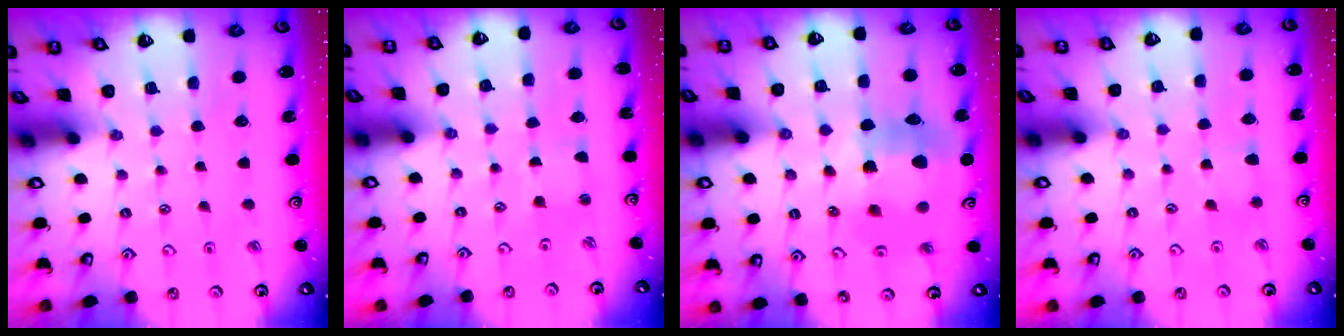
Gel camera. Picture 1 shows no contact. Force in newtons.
{"total": 1.8, "press": 1.7, "slide": 0.4}
{"total": 14.2, "press": 14.1, "slide": 2.0}
{"total": 2.5, "press": 2.4, "slide": 0.5}